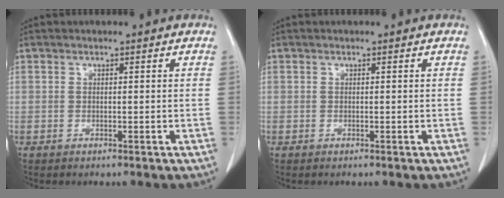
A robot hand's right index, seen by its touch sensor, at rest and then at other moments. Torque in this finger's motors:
{"motor_torque": [-0.04, 0.04, 0.00, 0.00]}